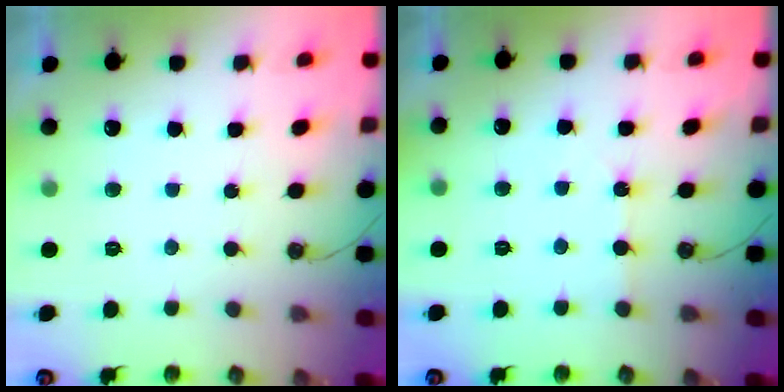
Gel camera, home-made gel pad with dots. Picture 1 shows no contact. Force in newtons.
{"total": 1.6, "press": 1.6, "slide": 0.3}